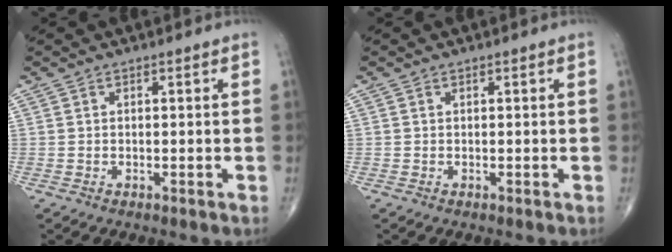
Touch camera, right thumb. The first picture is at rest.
{"total": 0.0}